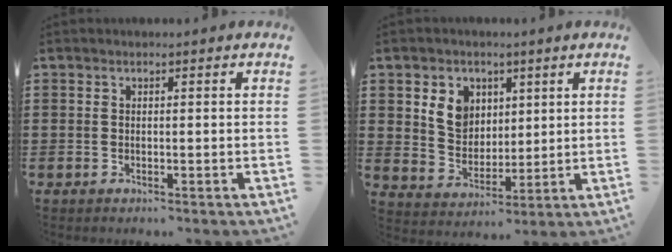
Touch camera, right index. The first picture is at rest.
{"total": 6.3, "force": [2.6, 5.4, 2.0], "torque": [-0.059, 0.013, 0.047]}